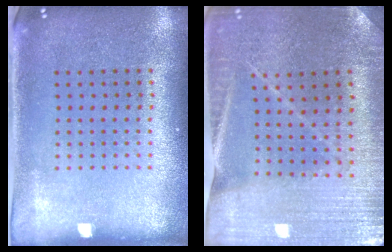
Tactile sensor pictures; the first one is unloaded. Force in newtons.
{"total": 1.7, "press": 1.7, "slide": 0.1}